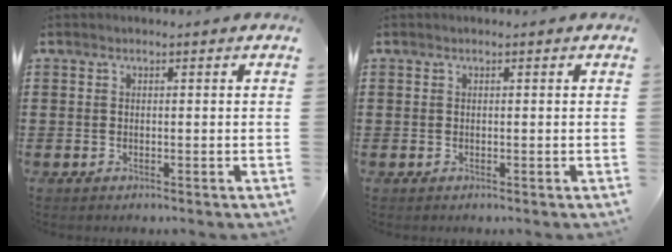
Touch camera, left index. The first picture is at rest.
{"total": 0.0}